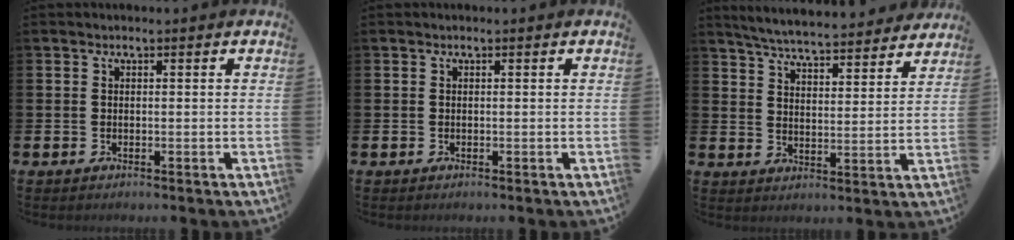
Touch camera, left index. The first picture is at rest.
{"total": 0.0}
{"total": 6.0, "force": [5.9, 0.4, 1.0], "torque": [-0.036, -0.045, 0.102]}